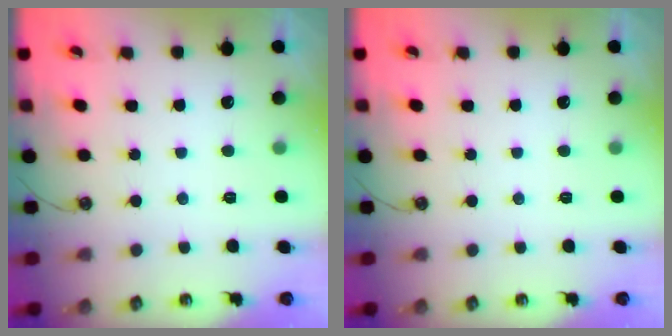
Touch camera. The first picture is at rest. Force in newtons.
{"total": 0.0}